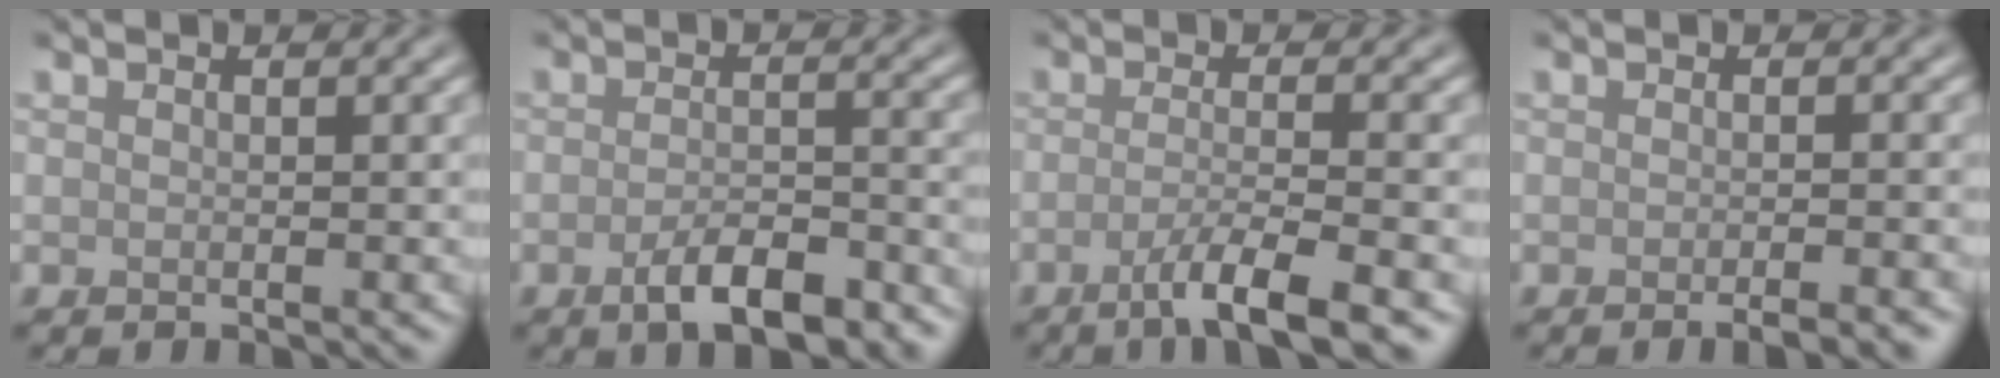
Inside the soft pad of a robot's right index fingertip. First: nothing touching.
{"total": 5.2, "force": [-2.9, 1.9, 3.8], "torque": [-0.064, -0.001, -0.047]}
{"total": 5.0, "force": [-2.5, 0.8, 4.2], "torque": [-0.068, -0.002, -0.053]}
{"total": 3.0, "force": [-1.7, 0.7, 2.3], "torque": [-0.015, 0.003, -0.025]}